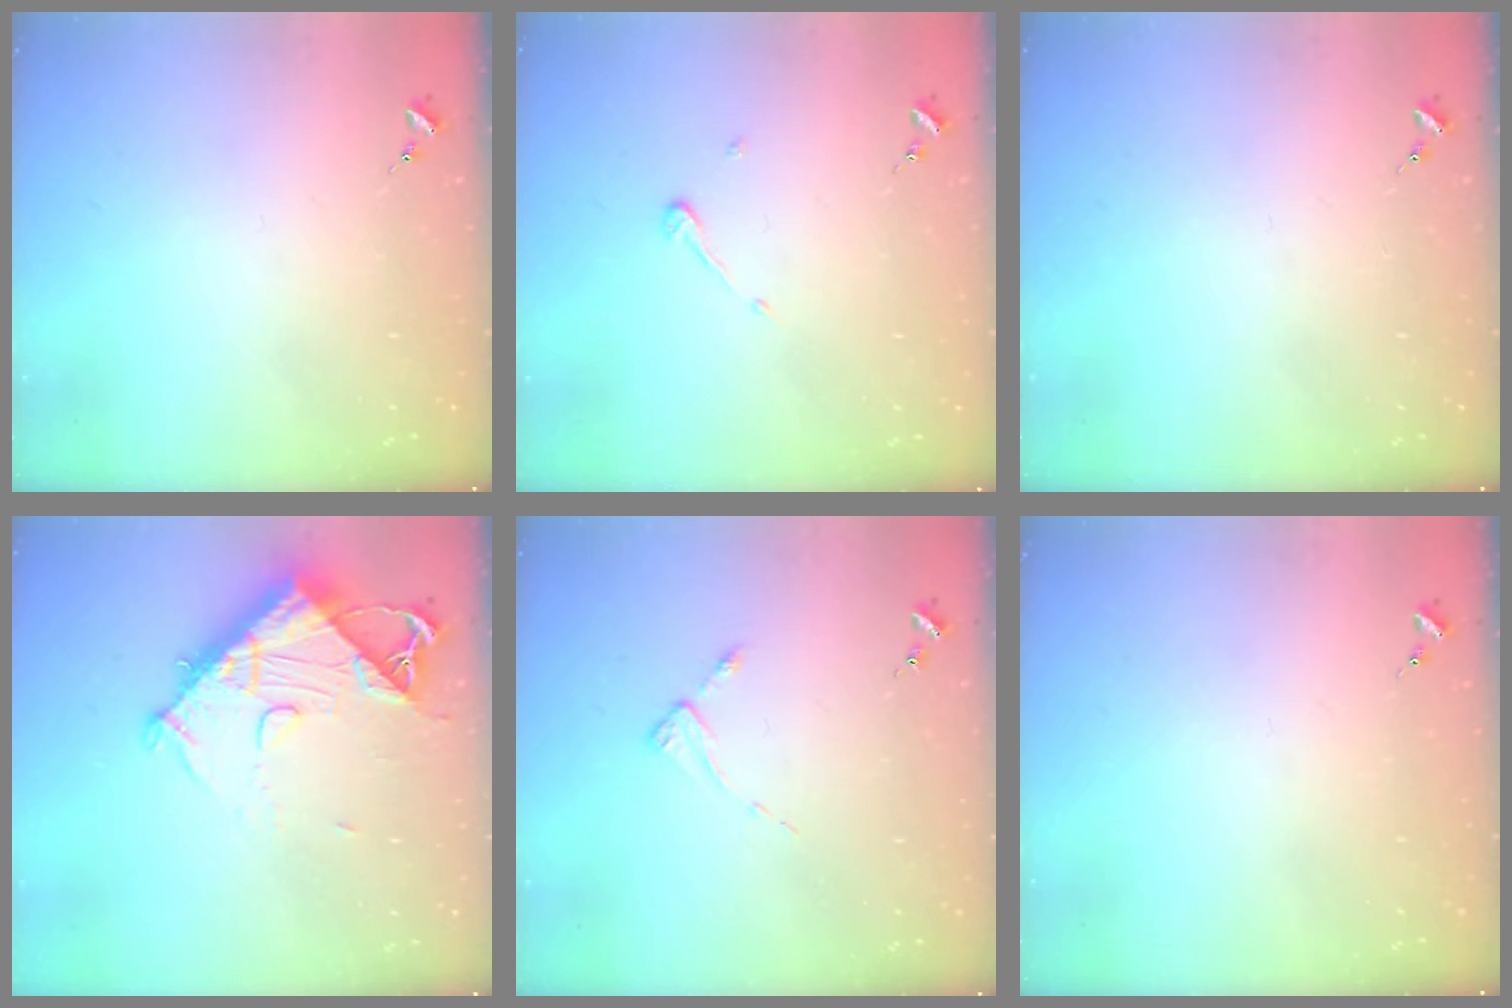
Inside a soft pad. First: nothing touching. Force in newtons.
{"total": 3.8, "press": 3.8, "slide": 0.3}
{"total": 0.0}
{"total": 12.5, "press": 12.5, "slide": 1.3}
{"total": 2.6, "press": 2.6, "slide": 0.3}
{"total": 0.0}